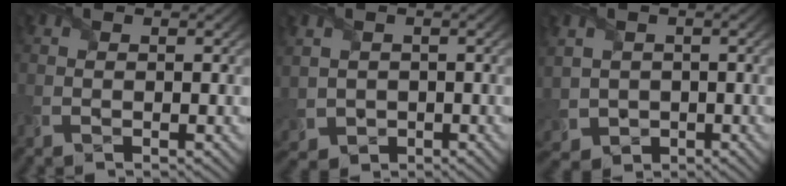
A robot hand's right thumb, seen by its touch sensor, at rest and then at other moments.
{"total": 3.3, "force": [-0.2, 3.1, 1.2], "torque": [-0.059, -0.019, -0.005]}
{"total": 4.1, "force": [-0.3, 3.8, 1.5], "torque": [-0.070, -0.024, -0.007]}